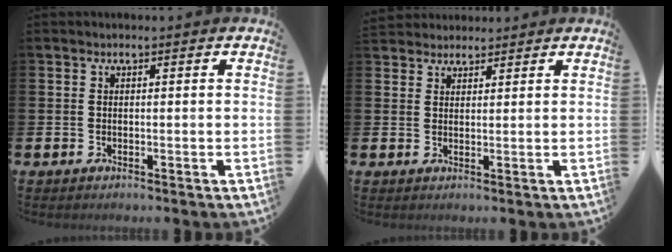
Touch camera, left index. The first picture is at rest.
{"total": 2.6, "force": [2.5, 0.9, -0.2], "torque": [-0.003, -0.004, 0.047]}